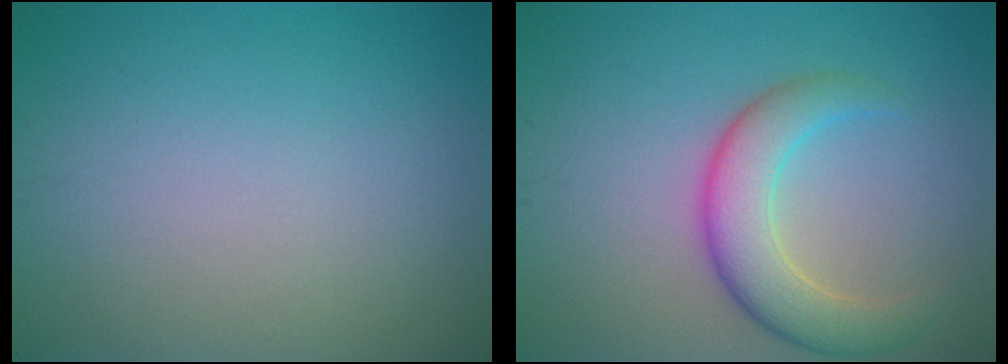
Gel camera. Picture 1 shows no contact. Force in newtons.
{"total": 5.1, "press": 5.1, "slide": 0.2}